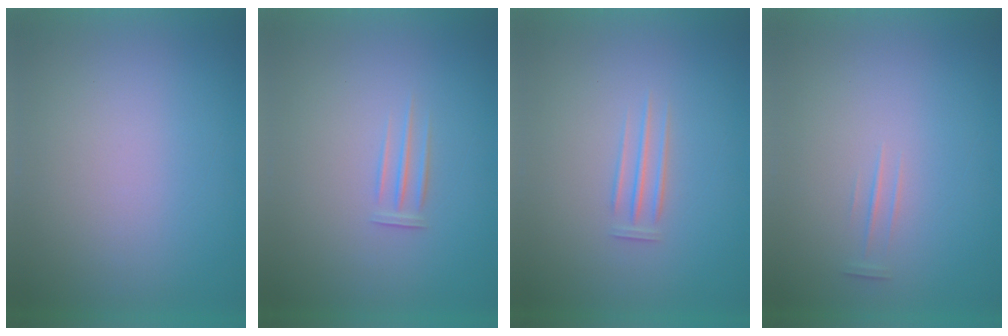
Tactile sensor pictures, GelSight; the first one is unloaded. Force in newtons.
{"total": 1.7}
{"total": 1.6}
{"total": 1.2}